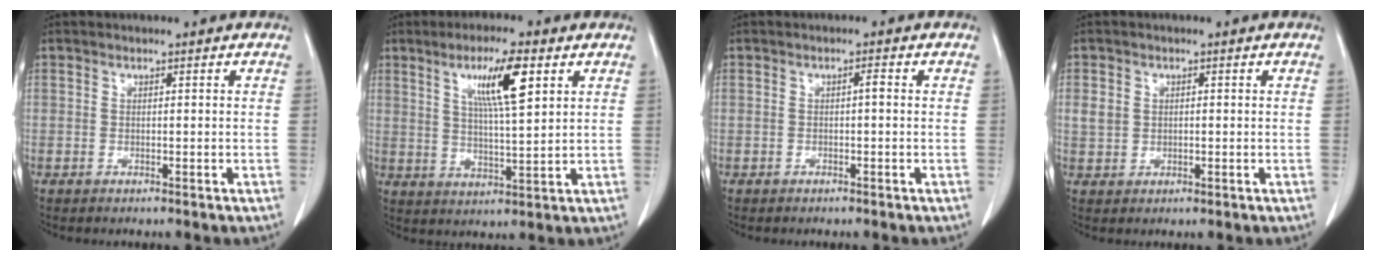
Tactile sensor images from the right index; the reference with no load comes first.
{"total": 9.2, "force": [4.0, 0.9, 8.2], "torque": [-0.146, 0.003, 0.071]}
{"total": 0.9, "force": [0.0, 0.1, 0.9], "torque": [-0.012, 0.002, -0.001]}
{"total": 2.9, "force": [0.5, 2.5, 1.3], "torque": [-0.025, 0.009, 0.013]}